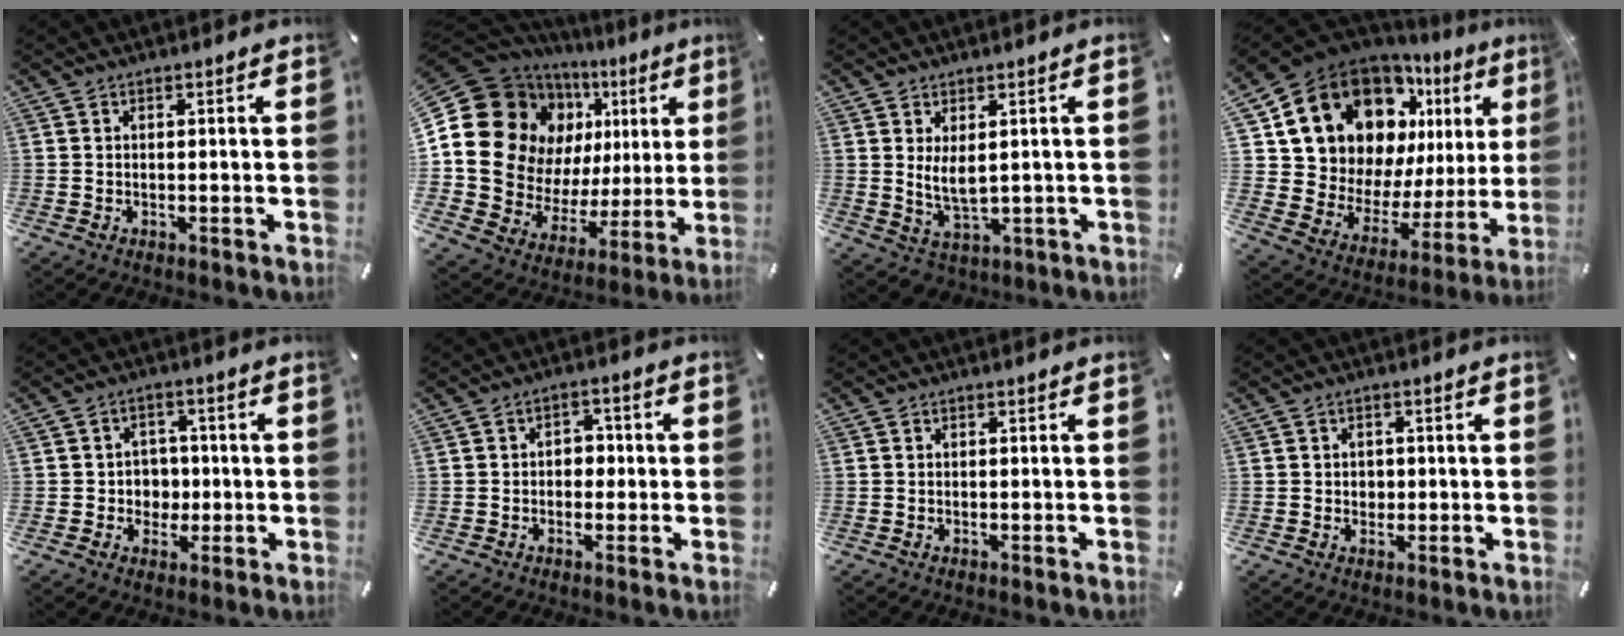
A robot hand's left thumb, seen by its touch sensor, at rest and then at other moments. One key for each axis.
{"total": 21.2, "fx": 7.9, "fy": 16.8, "fz": 10.3, "tx": -0.176, "ty": -0.063, "tz": 0.165}
{"total": 6.2, "fx": 1.6, "fy": 4.1, "fz": 4.3, "tx": -0.091, "ty": -0.001, "tz": 0.030}
{"total": 19.4, "fx": 12.2, "fy": 12.9, "fz": 7.8, "tx": -0.130, "ty": -0.099, "tz": 0.233}
{"total": 5.7, "fx": -0.4, "fy": 5.6, "fz": 1.1, "tx": -0.010, "ty": 0.004, "tz": -0.010}
{"total": 3.7, "fx": -0.8, "fy": 2.9, "fz": 2.1, "tx": -0.023, "ty": 0.006, "tz": -0.022}
{"total": 0.0}
{"total": 2.2, "fx": 0.0, "fy": 2.1, "fz": 0.7, "tx": 0.001, "ty": -0.001, "tz": -0.006}